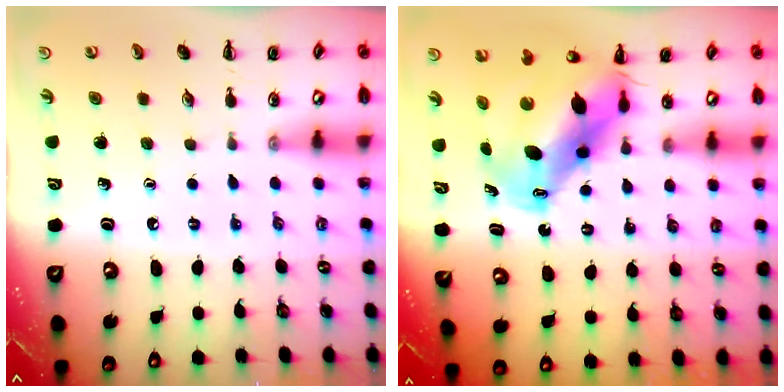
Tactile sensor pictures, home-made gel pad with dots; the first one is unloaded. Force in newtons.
{"total": 12.4, "press": 12.0, "slide": 3.1}